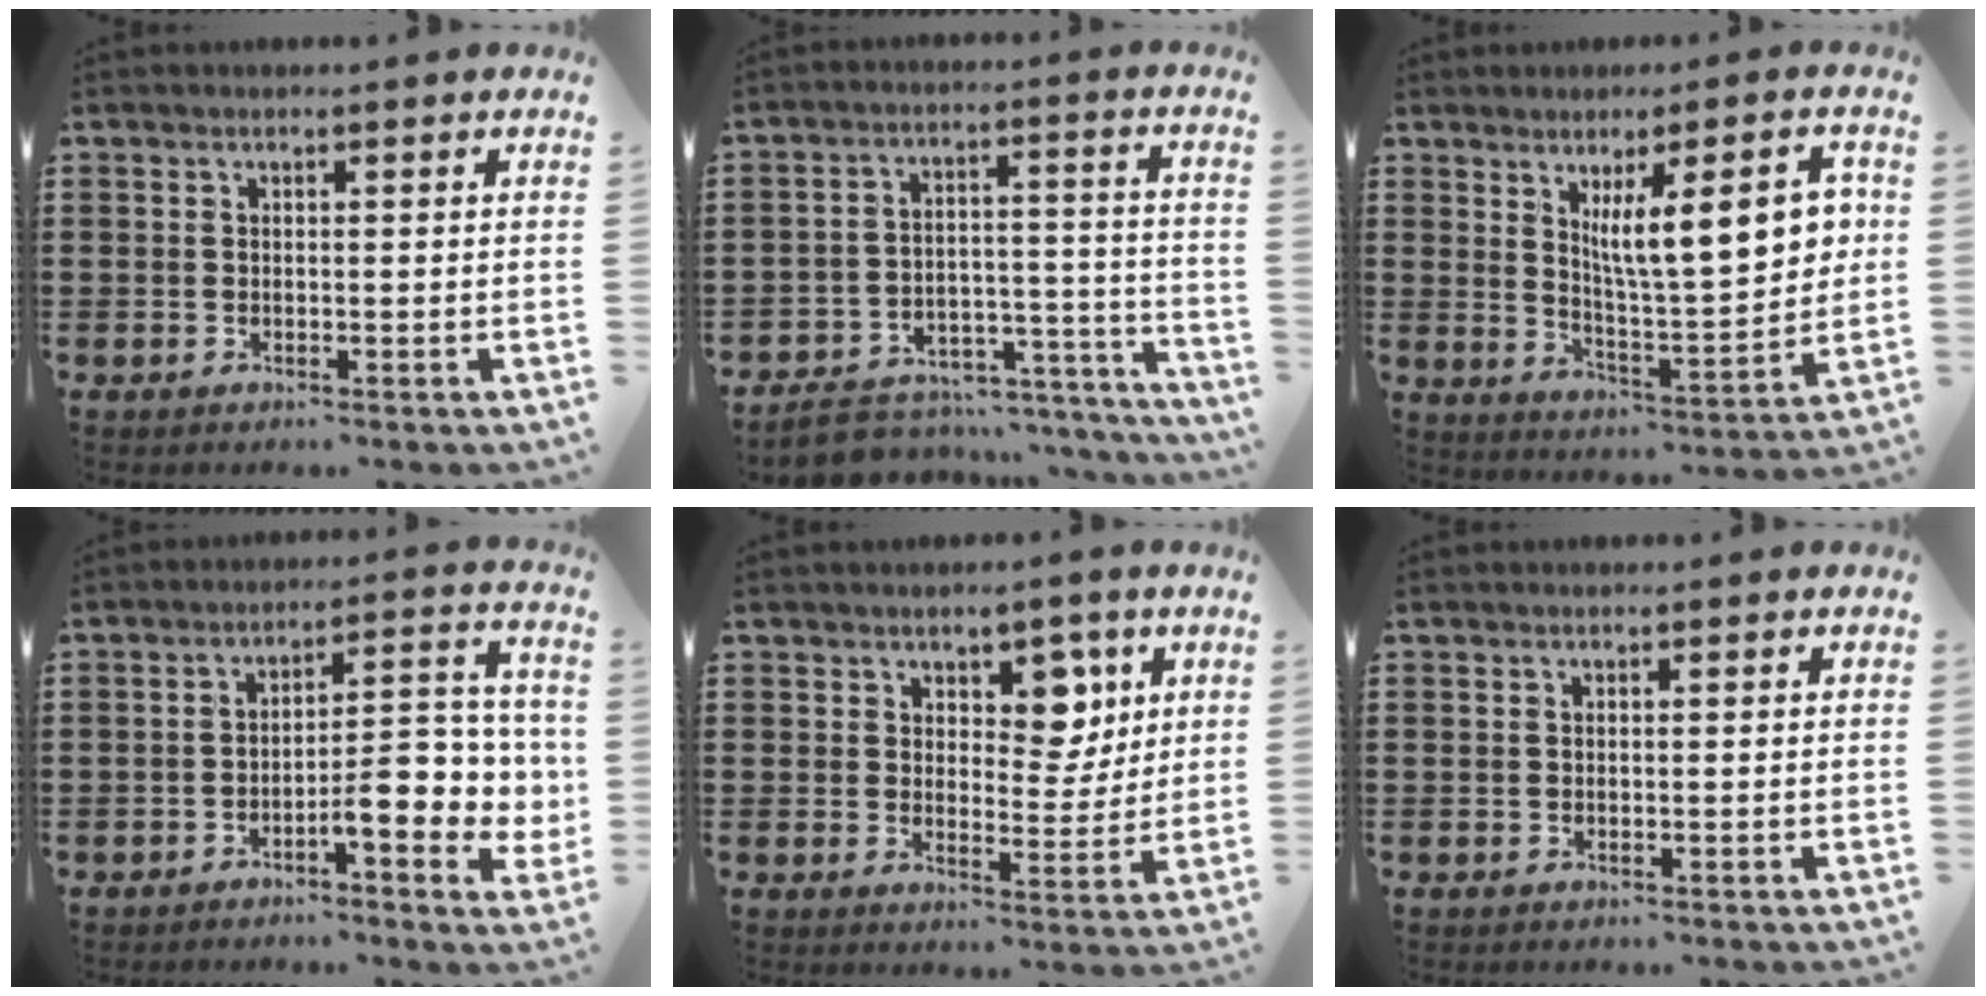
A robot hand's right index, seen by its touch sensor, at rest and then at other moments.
{"total": 4.9, "force": [-4.4, 2.0, 0.8], "torque": [-0.017, 0.014, -0.087]}
{"total": 11.7, "force": [3.8, 2.9, 10.6], "torque": [-0.177, -0.002, 0.060]}
{"total": 7.8, "force": [-2.7, 2.5, 6.9], "torque": [-0.089, -0.013, -0.051]}
{"total": 6.1, "force": [3.4, 4.0, 3.0], "torque": [-0.045, -0.002, 0.055]}
{"total": 0.0}